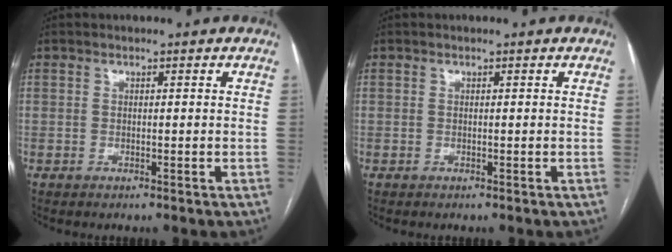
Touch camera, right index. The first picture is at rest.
{"total": 0.0}